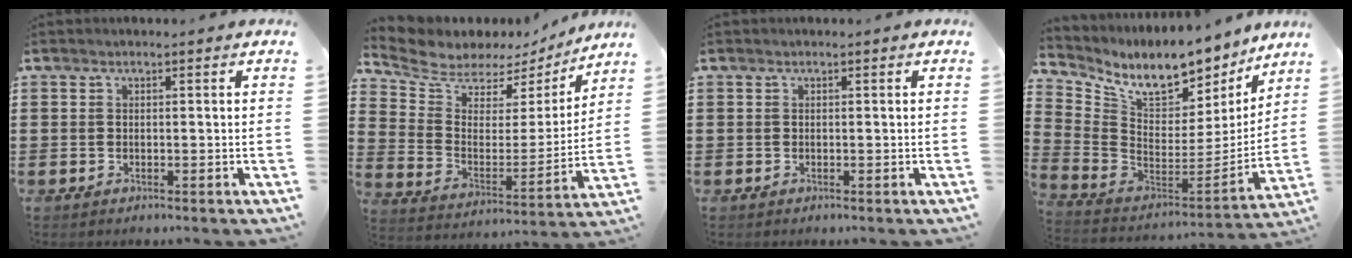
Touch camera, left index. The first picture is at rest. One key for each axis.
{"total": 5.9, "fx": 5.4, "fy": 2.4, "fz": 0.2, "tx": -0.046, "ty": -0.040, "tz": 0.092}
{"total": 0.0}
{"total": 9.6, "fx": 8.0, "fy": 3.1, "fz": 4.4, "tx": -0.110, "ty": -0.065, "tz": 0.136}